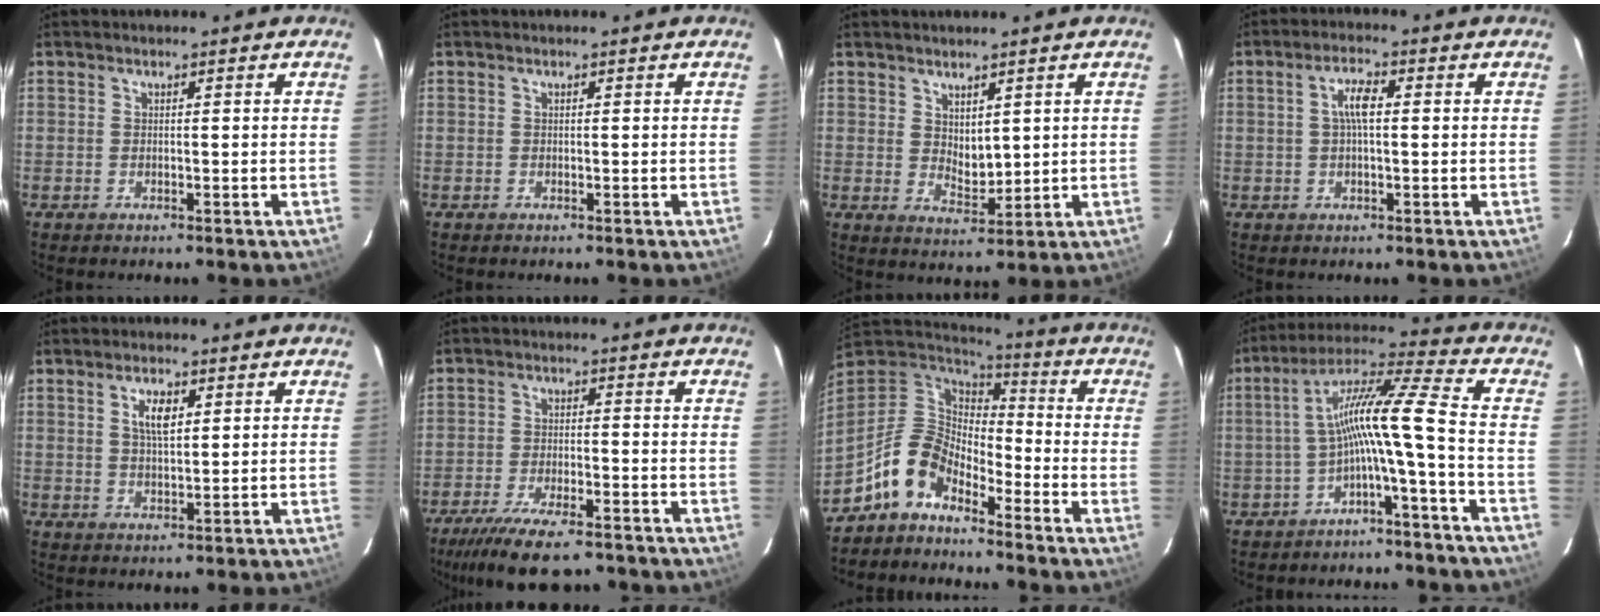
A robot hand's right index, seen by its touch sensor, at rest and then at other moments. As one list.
[{"total": 0.0}, {"total": 4.2, "force": [2.6, 2.4, 2.2], "torque": [-0.031, -0.002, 0.052]}, {"total": 4.1, "force": [0.5, 1.4, 3.9], "torque": [-0.076, 0.011, 0.009]}, {"total": 4.6, "force": [1.7, 2.0, 3.8], "torque": [-0.068, 0.005, 0.031]}, {"total": 12.9, "force": [-10.3, 3.3, 7.0], "torque": [-0.153, -0.027, -0.171]}, {"total": 10.3, "force": [-7.2, 5.7, 4.6], "torque": [-0.101, 0.024, -0.144]}, {"total": 10.8, "force": [-3.5, -1.0, 10.2], "torque": [-0.198, 0.017, -0.064]}]